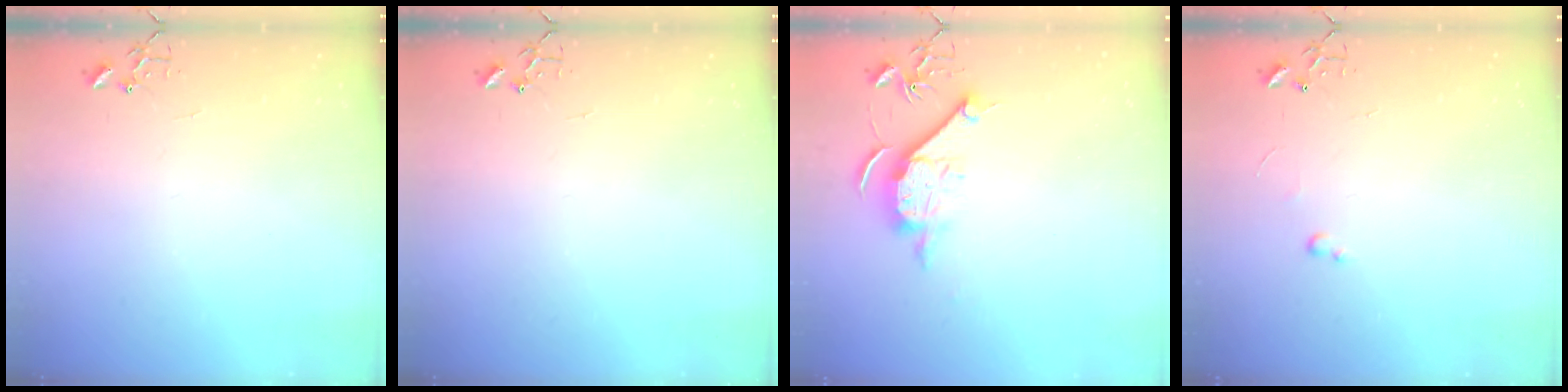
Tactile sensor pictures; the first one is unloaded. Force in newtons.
{"total": 0.0}
{"total": 11.3, "press": 11.3, "slide": 0.5}
{"total": 2.6, "press": 2.6, "slide": 0.4}